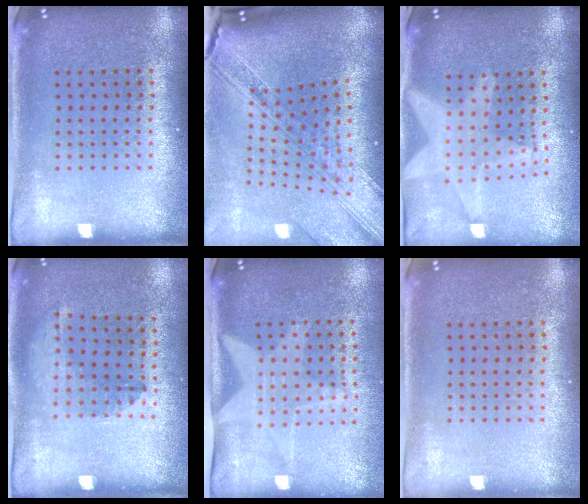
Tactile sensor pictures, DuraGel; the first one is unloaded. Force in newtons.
{"total": 4.1, "press": 2.9, "slide": 2.9}
{"total": 2.2, "press": 1.8, "slide": 1.3}
{"total": 1.3, "press": 0.8, "slide": 1.0}
{"total": 2.0, "press": 1.6, "slide": 1.2}
{"total": 0.0}